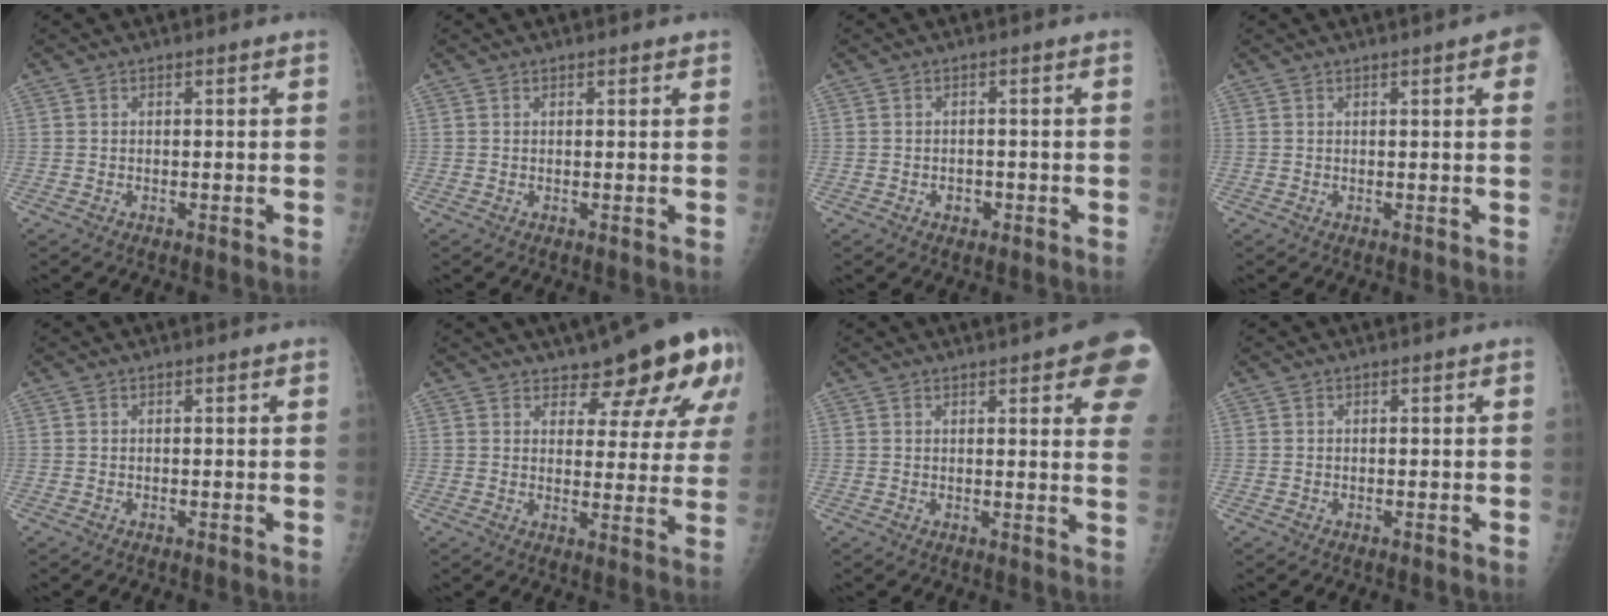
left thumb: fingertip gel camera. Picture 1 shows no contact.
{"total": 0.8, "force": [0.6, 0.4, 0.4], "torque": [-0.002, -0.002, 0.005]}
{"total": 1.9, "force": [-0.8, 1.5, 0.9], "torque": [-0.004, 0.005, -0.008]}
{"total": 4.7, "force": [2.1, 0.7, 4.2], "torque": [-0.039, 0.002, 0.019]}
{"total": 0.0}
{"total": 13.0, "force": [8.6, 5.0, 8.4], "torque": [-0.064, -0.046, 0.103]}
{"total": 13.3, "force": [6.6, 3.3, 11.1], "torque": [-0.110, -0.020, 0.067]}
{"total": 0.0}